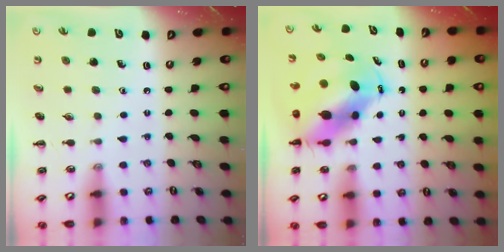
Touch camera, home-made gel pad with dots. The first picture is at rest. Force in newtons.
{"total": 7.8, "press": 7.5, "slide": 1.9}